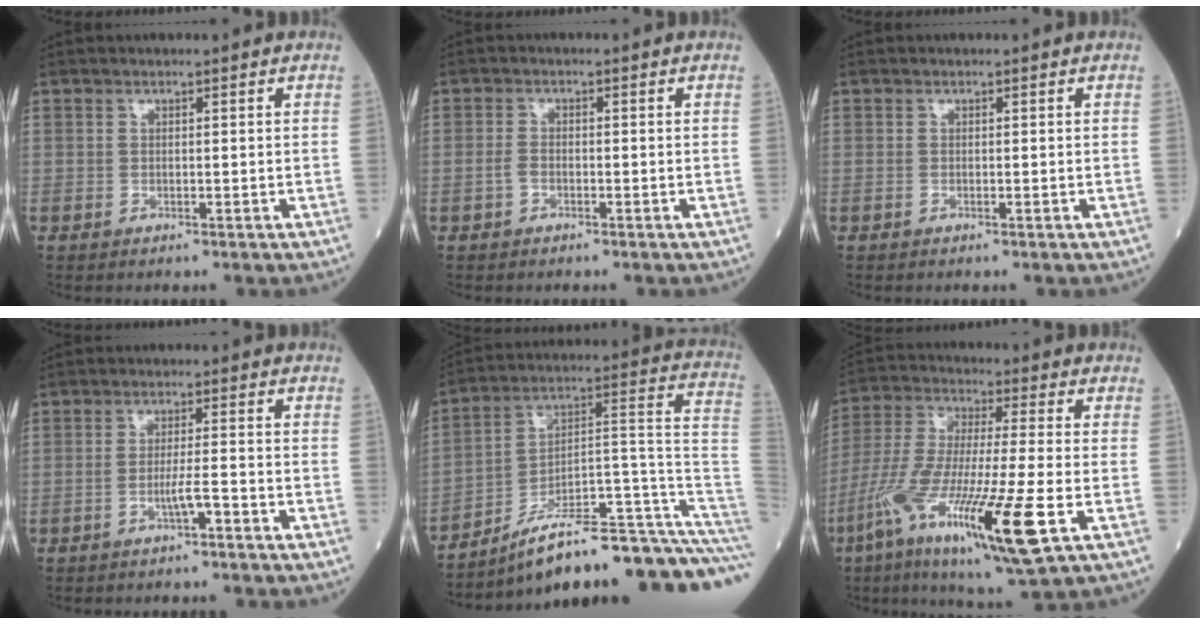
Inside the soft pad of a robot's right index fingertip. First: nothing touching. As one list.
[{"total": 1.6, "force": [-0.8, 1.0, 1.0], "torque": [-0.019, 0.004, -0.015]}, {"total": 0.0}, {"total": 2.9, "force": [-1.7, 0.0, 2.3], "torque": [-0.037, 0.002, -0.030]}, {"total": 24.2, "force": [-19.8, 1.3, 13.9], "torque": [-0.094, 0.048, -0.291]}, {"total": 20.3, "force": [-8.4, 1.6, 18.4], "torque": [-0.372, -0.051, -0.153]}]